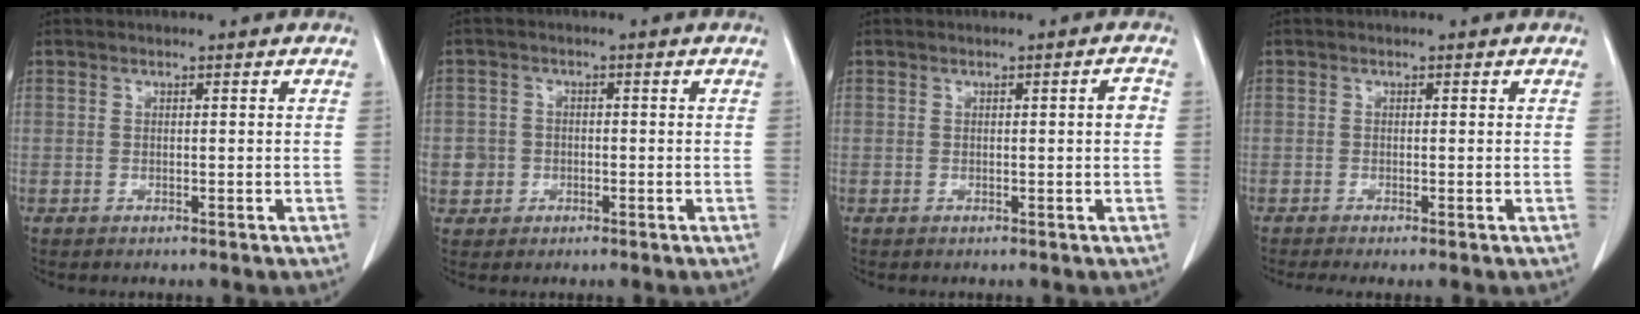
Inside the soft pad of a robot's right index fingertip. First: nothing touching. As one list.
[{"total": 3.3, "force": [-0.7, 3.2, 0.5], "torque": [0.002, 0.009, -0.010]}, {"total": 1.6, "force": [0.0, 0.1, 1.6], "torque": [-0.020, 0.003, 0.001]}, {"total": 1.3, "force": [-0.9, 0.1, 1.0], "torque": [-0.019, -0.004, -0.019]}]